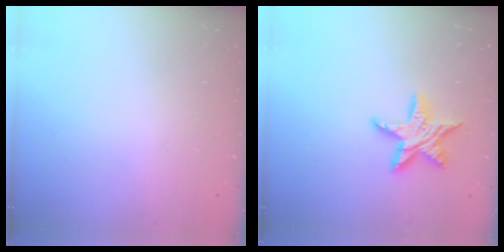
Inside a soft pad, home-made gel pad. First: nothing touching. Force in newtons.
{"total": 11.5, "press": 11.4, "slide": 0.7}